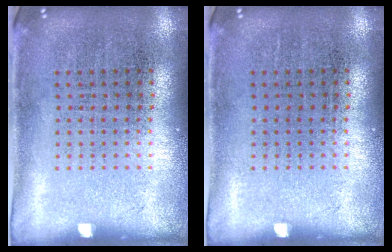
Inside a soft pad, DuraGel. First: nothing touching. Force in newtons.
{"total": 0.0}